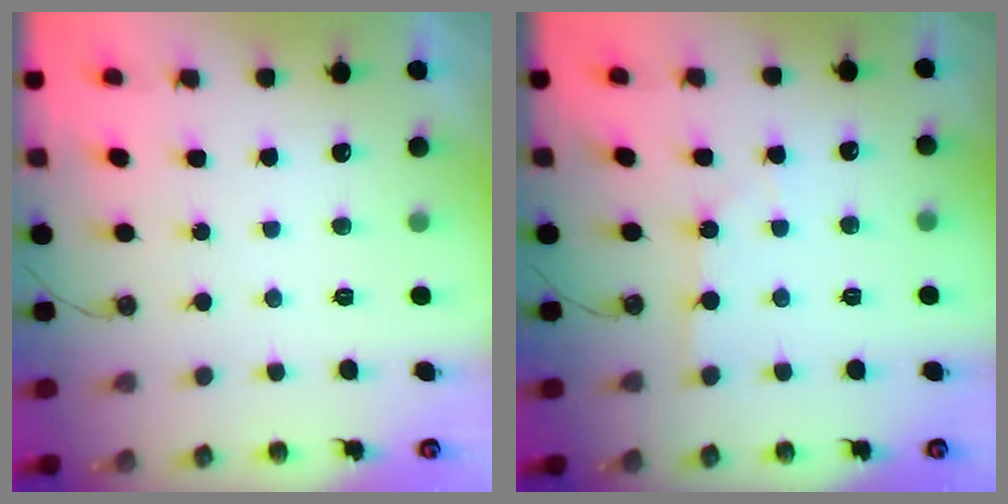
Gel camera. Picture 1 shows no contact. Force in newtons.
{"total": 1.8, "press": 1.7, "slide": 0.3}